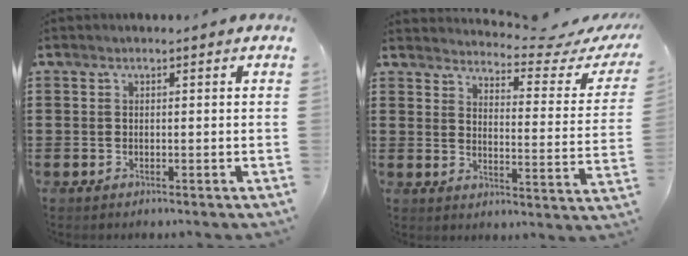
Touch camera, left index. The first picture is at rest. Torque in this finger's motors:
{"motor_torque": [2.14, 0.00, 0.12, 0.03]}